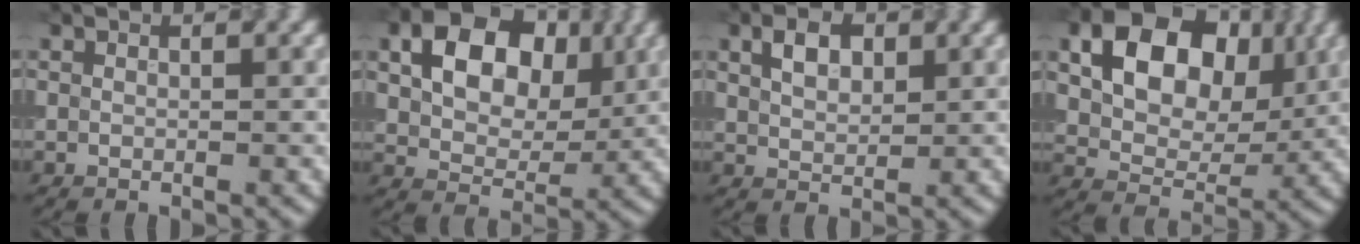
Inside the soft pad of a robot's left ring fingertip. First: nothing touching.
{"total": 9.0, "force": [2.5, 6.2, 6.1], "torque": [-0.101, 0.005, 0.034]}
{"total": 2.9, "force": [1.2, 1.8, 1.9], "torque": [-0.036, 0.004, 0.022]}
{"total": 10.2, "force": [3.1, 7.0, 6.8], "torque": [-0.113, 0.002, 0.045]}